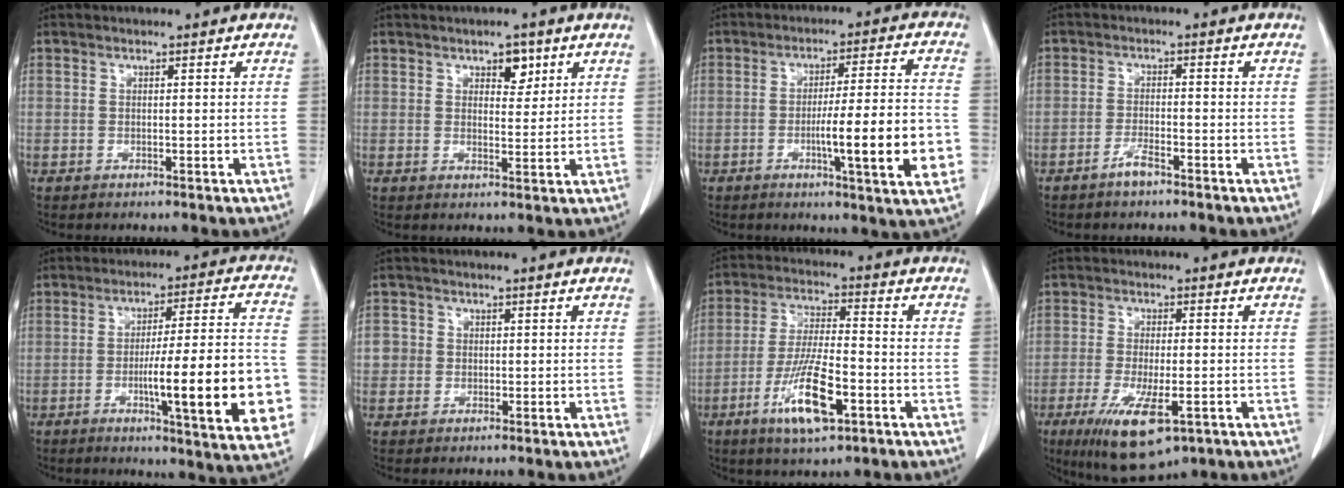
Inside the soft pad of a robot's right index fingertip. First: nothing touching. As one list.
[{"total": 3.3, "force": [1.9, 1.8, 2.1], "torque": [-0.027, 0.000, 0.029]}, {"total": 13.9, "force": [-3.6, 0.3, 13.4], "torque": [-0.191, -0.005, -0.053]}, {"total": 2.6, "force": [-2.0, 0.3, 1.6], "torque": [-0.033, 0.000, -0.039]}, {"total": 19.3, "force": [-4.7, 1.3, 18.6], "torque": [-0.209, 0.006, -0.057]}, {"total": 2.6, "force": [-0.1, 2.6, 0.2], "torque": [0.011, 0.011, -0.004]}, {"total": 11.3, "force": [-5.0, 2.3, 9.9], "torque": [-0.195, -0.014, -0.089]}, {"total": 11.2, "force": [-5.4, 3.2, 9.2], "torque": [-0.166, -0.027, -0.082]}]